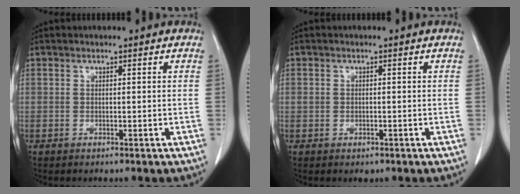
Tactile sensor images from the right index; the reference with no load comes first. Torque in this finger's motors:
{"motor_torque": [-0.10, -0.02, -0.02, 0.00]}